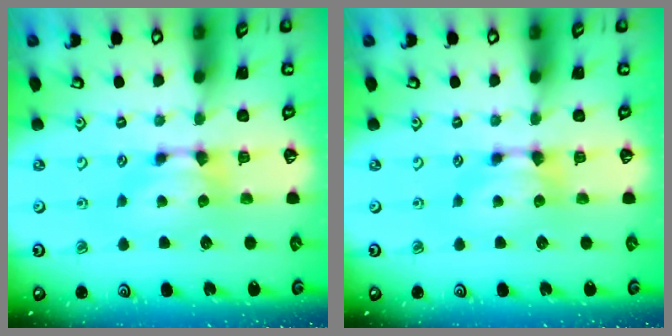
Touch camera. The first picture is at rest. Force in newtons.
{"total": 0.0}